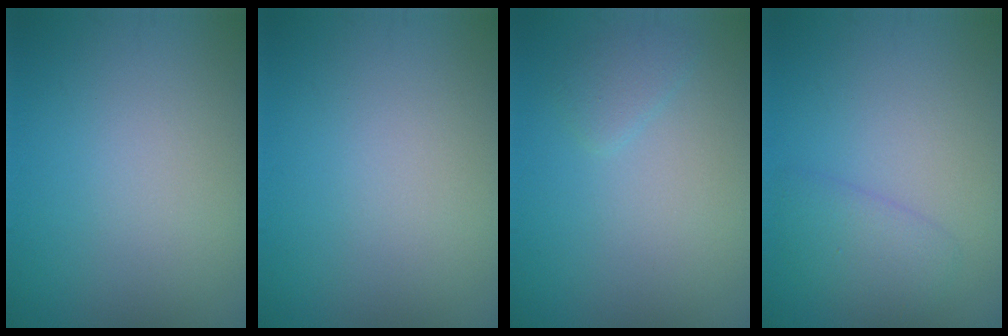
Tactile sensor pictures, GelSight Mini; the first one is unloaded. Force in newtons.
{"total": 0.0}
{"total": 1.3, "press": 1.2, "slide": 0.2}
{"total": 2.2, "press": 2.2, "slide": 0.1}